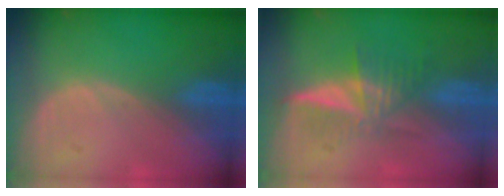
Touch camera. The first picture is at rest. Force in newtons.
{"total": 6.1, "press": 5.3, "slide": 3.0}